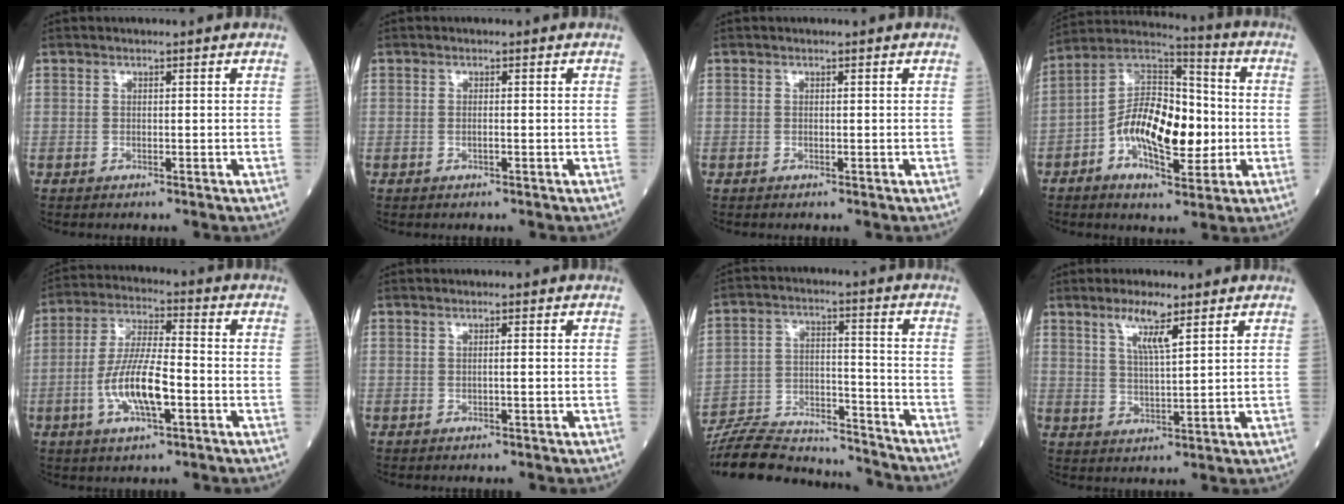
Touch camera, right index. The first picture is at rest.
{"total": 0.6, "force": [-0.2, 0.0, 0.6], "torque": [-0.017, -0.001, -0.003]}
{"total": 0.0}
{"total": 15.3, "force": [-3.0, 6.5, 13.6], "torque": [-0.253, 0.021, -0.052]}
{"total": 10.5, "force": [-3.0, 2.4, 9.8], "torque": [-0.201, 0.001, -0.057]}
{"total": 0.5, "force": [-0.1, -0.1, 0.5], "torque": [-0.013, 0.000, -0.001]}
{"total": 21.9, "force": [-21.0, 3.7, 4.9], "torque": [-0.127, 0.022, -0.345]}
{"total": 5.6, "force": [3.5, 0.6, 4.3], "torque": [-0.086, -0.002, 0.065]}